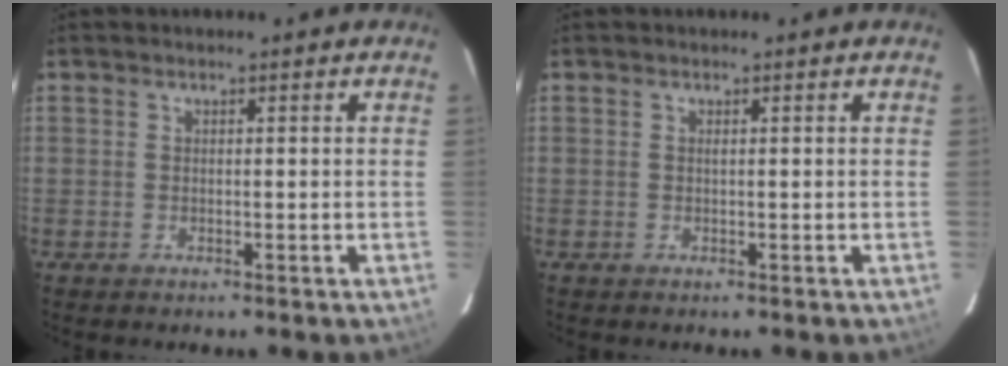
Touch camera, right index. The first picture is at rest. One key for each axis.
{"total": 0.0}